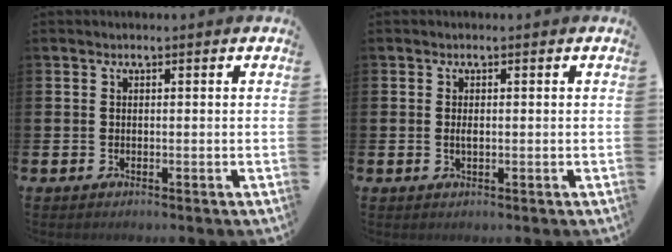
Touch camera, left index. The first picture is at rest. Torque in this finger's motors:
{"motor_torque": [0.25, 0.12, 0.01, 0.00]}